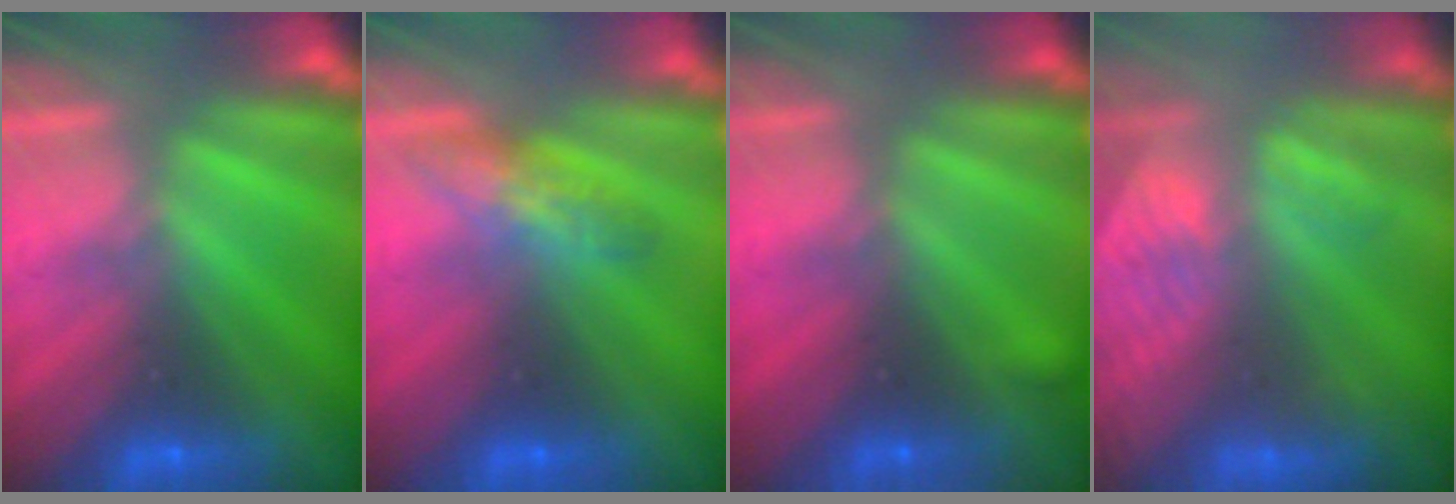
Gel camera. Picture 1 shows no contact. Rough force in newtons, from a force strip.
{"total": 2.5}
{"total": 2.6}
{"total": 3.7}